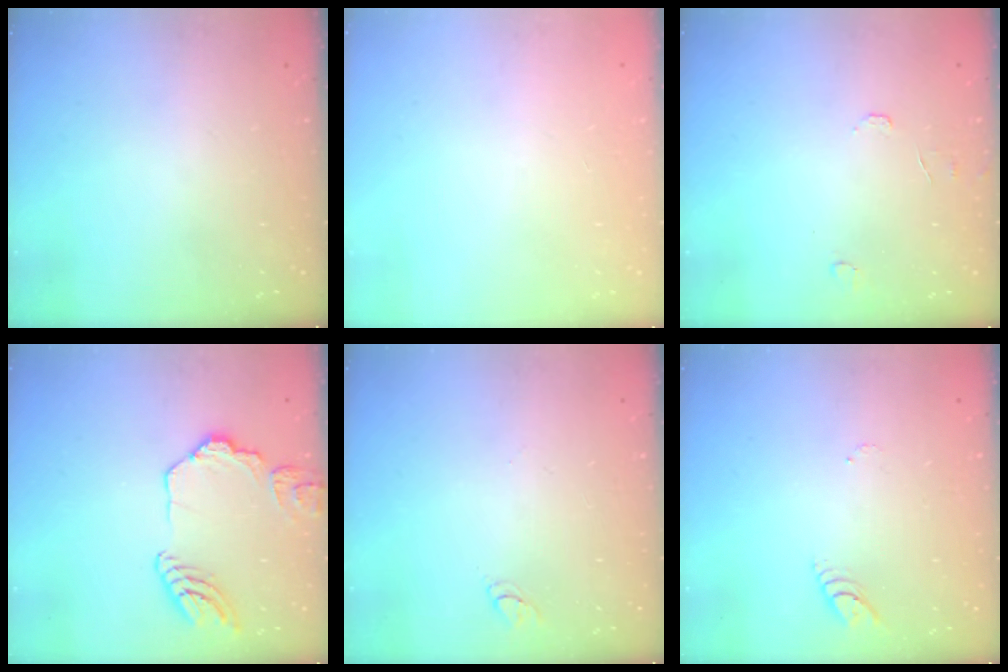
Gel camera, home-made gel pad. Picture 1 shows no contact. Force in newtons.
{"total": 0.0}
{"total": 6.6, "press": 6.6, "slide": 0.5}
{"total": 13.9, "press": 13.8, "slide": 1.2}
{"total": 2.8, "press": 2.8, "slide": 0.3}
{"total": 3.9, "press": 3.9, "slide": 0.3}